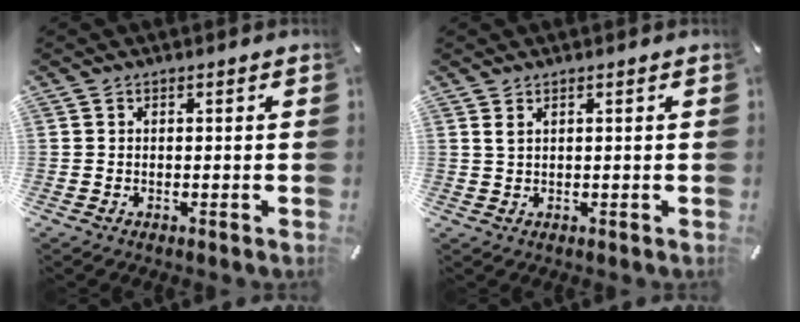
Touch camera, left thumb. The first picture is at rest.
{"total": 1.4, "force": [0.7, 0.6, 1.1], "torque": [-0.024, 0.001, 0.012]}